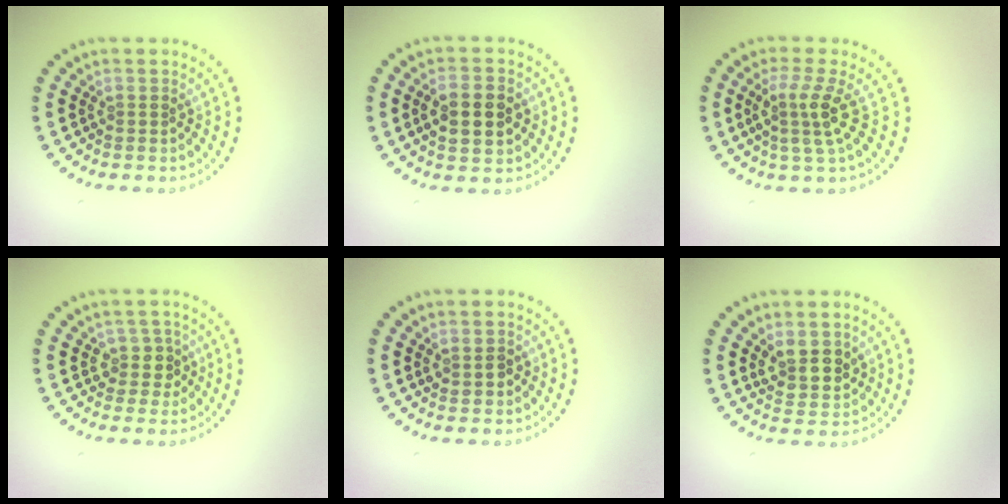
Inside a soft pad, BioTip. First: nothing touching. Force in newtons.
{"total": 3.7, "press": 3.7, "slide": 0.3}
{"total": 3.1, "press": 2.2, "slide": 2.1}
{"total": 2.1, "press": 1.7, "slide": 1.3}
{"total": 1.3, "press": 1.2, "slide": 0.3}
{"total": 2.8, "press": 2.5, "slide": 1.1}